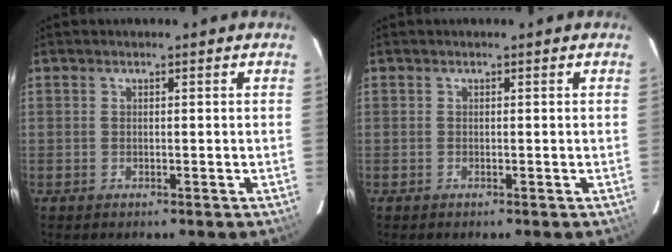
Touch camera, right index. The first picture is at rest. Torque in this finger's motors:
{"motor_torque": [0.00, 0.00, 0.00, 0.00]}